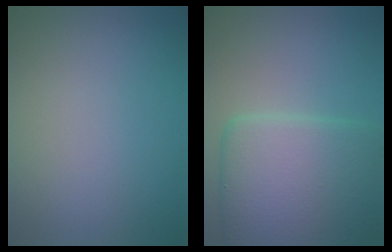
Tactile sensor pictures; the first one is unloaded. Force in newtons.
{"total": 9.0, "press": 9.0, "slide": 0.1}